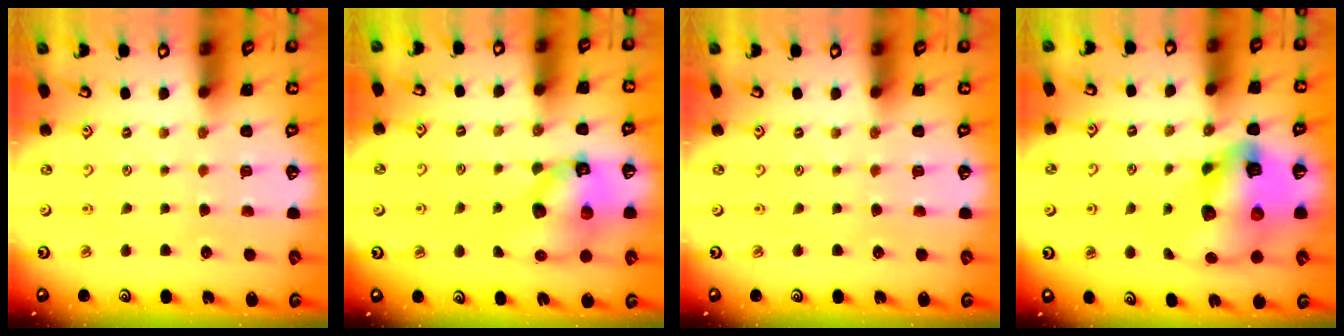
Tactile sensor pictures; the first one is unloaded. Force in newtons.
{"total": 12.0, "press": 11.9, "slide": 1.8}
{"total": 0.0}
{"total": 15.9, "press": 15.7, "slide": 2.4}